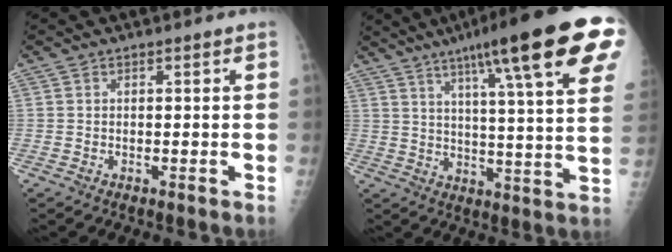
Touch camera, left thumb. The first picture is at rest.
{"total": 24.7, "force": [13.4, 3.3, 20.5], "torque": [-0.289, -0.022, 0.182]}